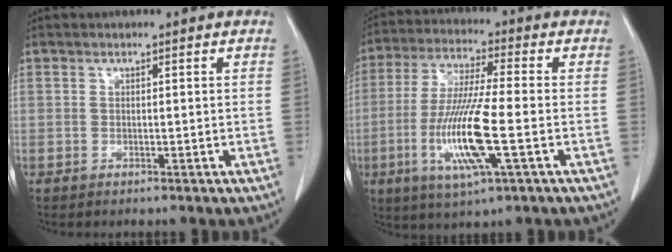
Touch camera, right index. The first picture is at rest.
{"total": 13.2, "force": [-3.4, 0.8, 12.7], "torque": [-0.259, -0.014, -0.065]}